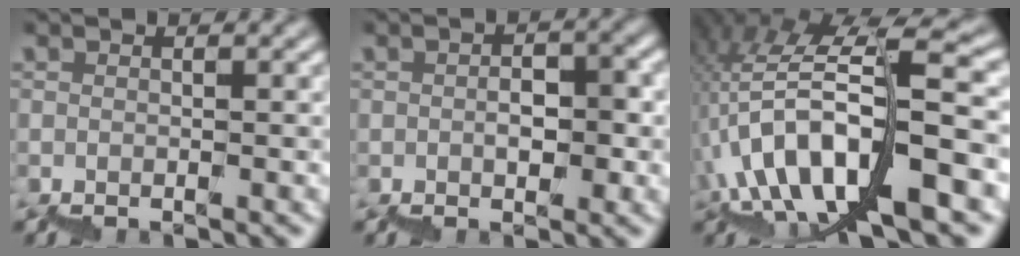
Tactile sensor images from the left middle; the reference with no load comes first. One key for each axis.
{"total": 1.9, "fx": 0.0, "fy": 1.1, "fz": 1.6, "tx": -0.018, "ty": 0.010, "tz": 0.005}
{"total": 11.5, "fx": 0.4, "fy": 3.4, "fz": 10.9, "tx": -0.192, "ty": 0.024, "tz": 0.023}